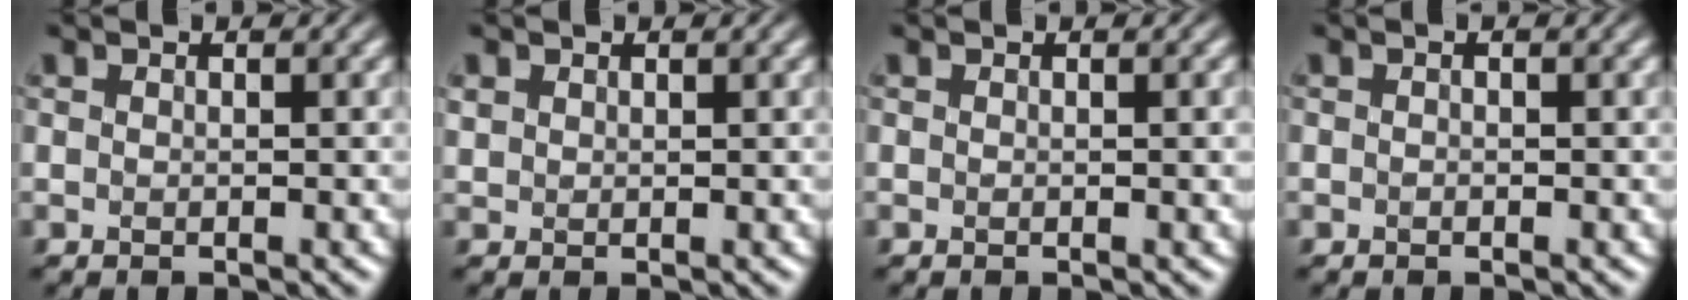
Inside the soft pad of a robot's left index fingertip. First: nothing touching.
{"total": 0.7, "force": [0.4, -0.2, -0.5], "torque": [-0.013, 0.002, 0.035]}
{"total": 0.0}
{"total": 0.6, "force": [-0.6, -0.2, 0.1], "torque": [-0.013, -0.006, -0.001]}